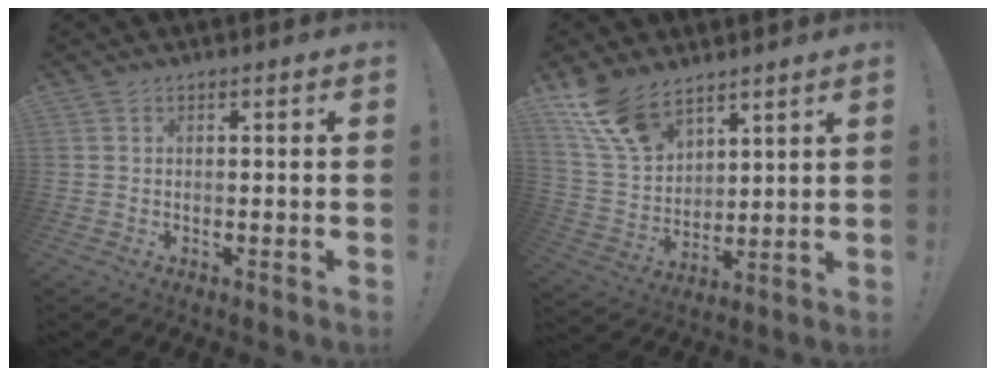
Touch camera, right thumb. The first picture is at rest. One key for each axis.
{"total": 14.0, "fx": 10.1, "fy": 7.2, "fz": 6.5, "tx": -0.132, "ty": -0.059, "tz": 0.196}